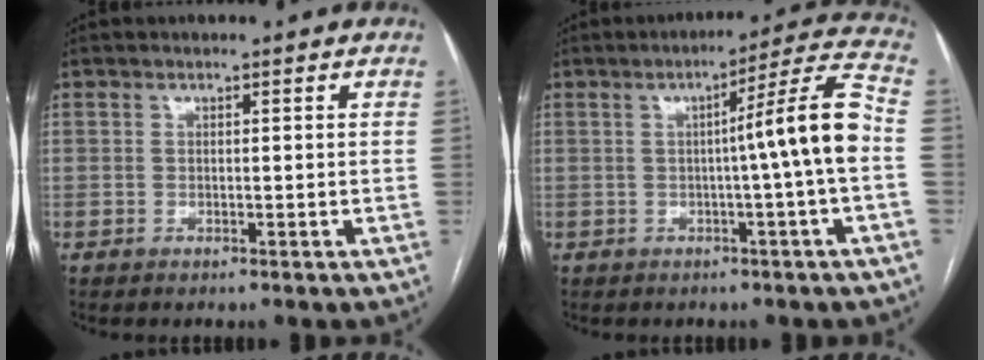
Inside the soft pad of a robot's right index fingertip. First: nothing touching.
{"total": 9.8, "force": [-0.9, -1.7, 9.7], "torque": [-0.134, 0.017, -0.013]}